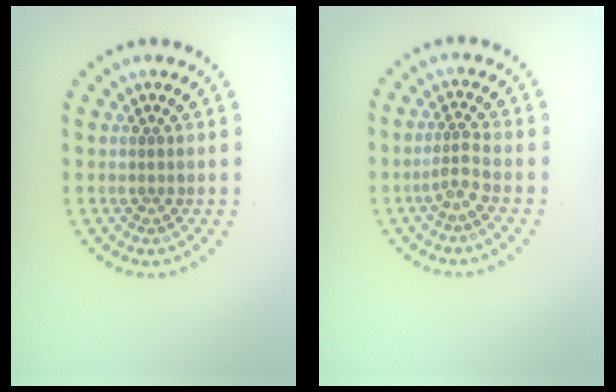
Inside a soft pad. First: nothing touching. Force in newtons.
{"total": 1.7, "press": 1.2, "slide": 1.2}